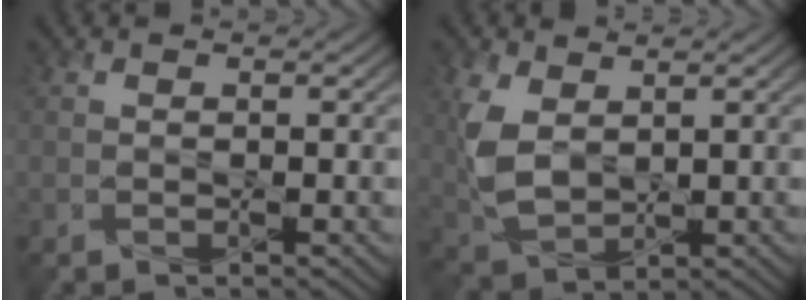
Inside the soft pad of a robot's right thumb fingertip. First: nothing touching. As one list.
[{"total": 6.3, "force": [1.9, 3.8, 4.6], "torque": [-0.118, -0.004, 0.040]}]